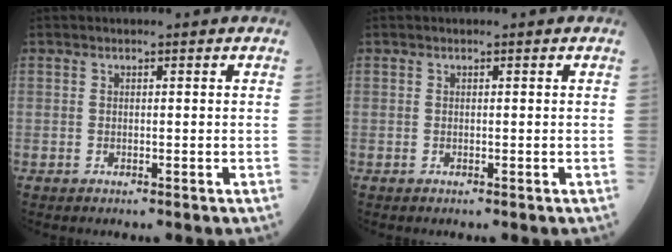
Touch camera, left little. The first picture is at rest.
{"total": 0.0}